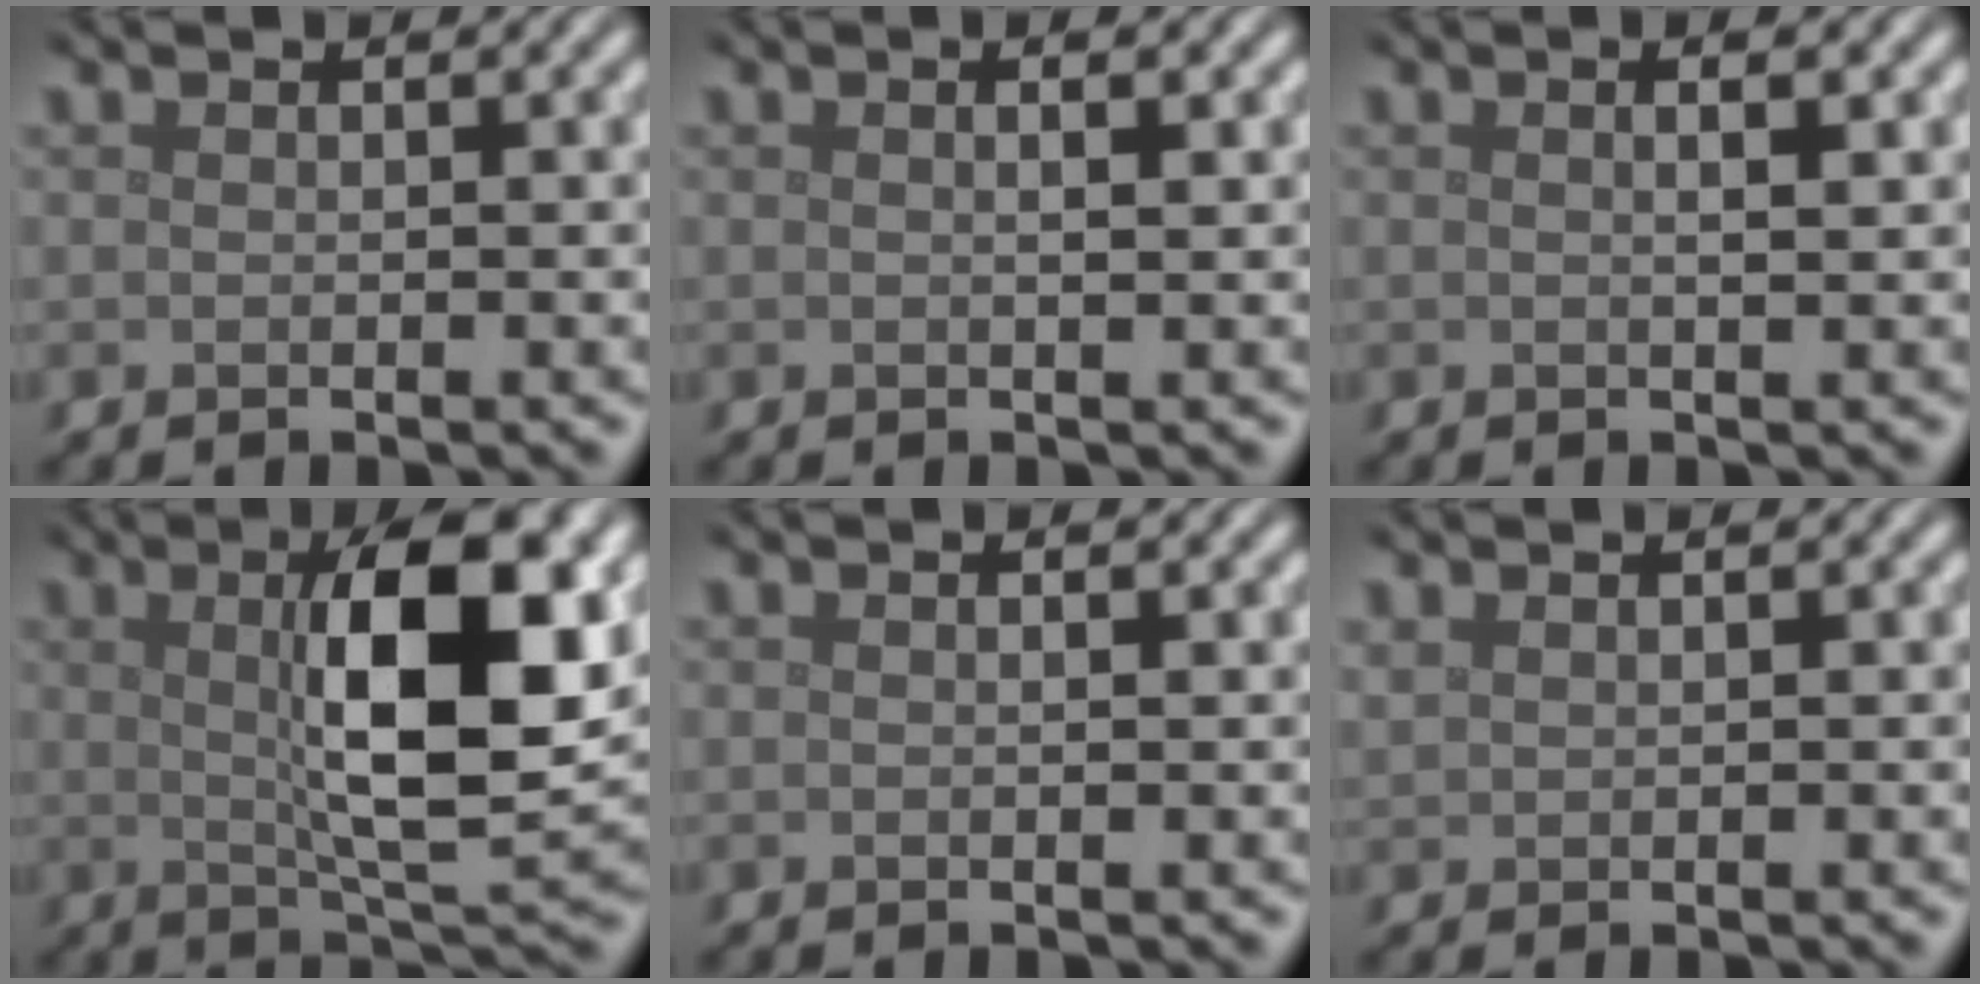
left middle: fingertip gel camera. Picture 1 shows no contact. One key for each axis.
{"total": 1.1, "fx": 0.3, "fy": 0.2, "fz": 1.0, "tx": -0.014, "ty": 0.000, "tz": 0.002}
{"total": 1.5, "fx": 0.5, "fy": 0.4, "fz": 1.4, "tx": -0.014, "ty": -0.002, "tz": 0.002}
{"total": 10.4, "fx": 1.9, "fy": 3.0, "fz": 9.8, "tx": -0.146, "ty": 0.001, "tz": 0.034}
{"total": 0.0}
{"total": 0.7, "fx": 0.6, "fy": 0.2, "fz": 0.2, "tx": -0.008, "ty": 0.001, "tz": 0.017}